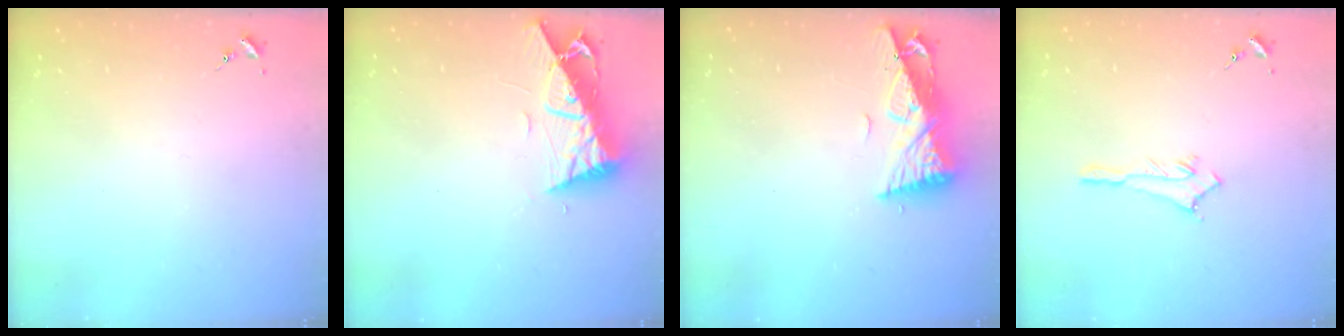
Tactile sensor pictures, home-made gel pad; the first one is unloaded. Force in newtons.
{"total": 9.3, "press": 9.2, "slide": 1.1}
{"total": 10.1, "press": 10.0, "slide": 1.4}
{"total": 2.9, "press": 2.8, "slide": 0.4}